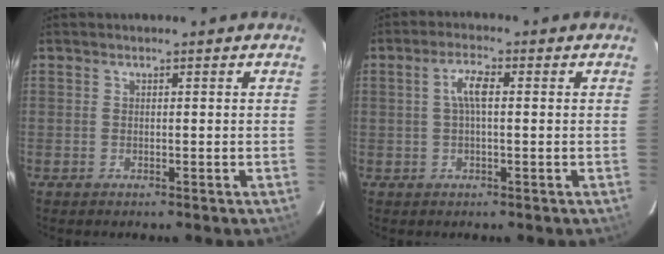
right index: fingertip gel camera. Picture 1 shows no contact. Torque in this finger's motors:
{"motor_torque": [0.29, -0.21, 0.22, 0.07]}